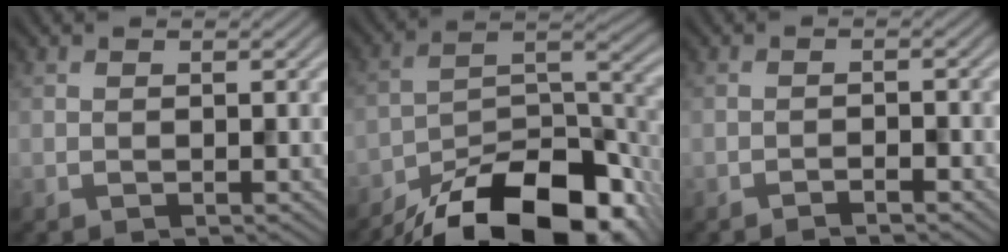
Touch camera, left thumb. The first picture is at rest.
{"total": 18.9, "force": [-14.4, 7.2, 9.9], "torque": [-0.186, -0.037, -0.210]}
{"total": 1.5, "force": [-1.2, 0.1, 0.8], "torque": [-0.011, 0.003, -0.023]}